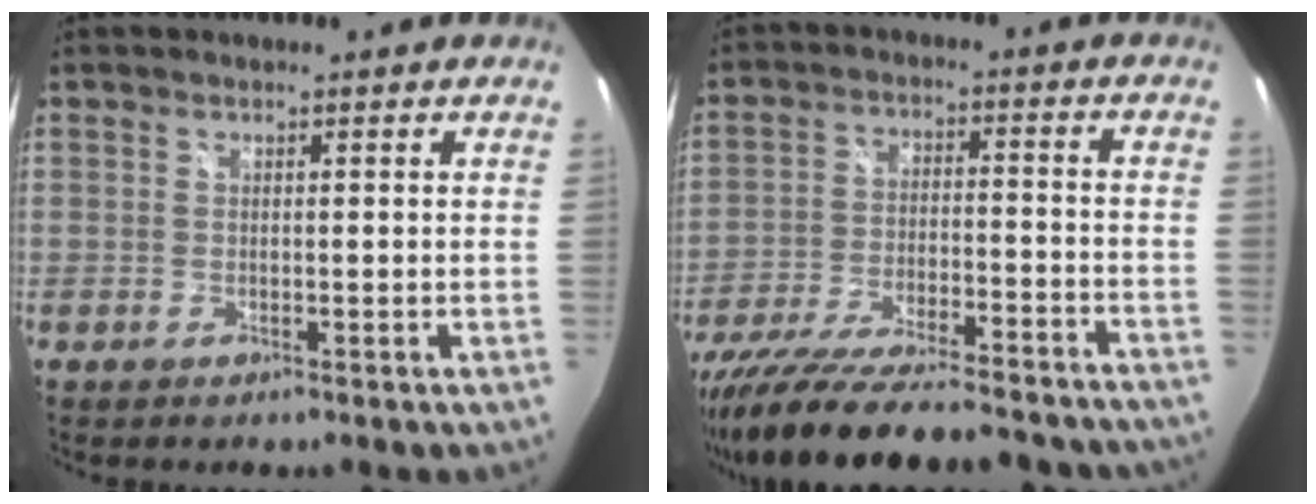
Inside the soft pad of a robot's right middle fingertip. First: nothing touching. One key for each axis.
{"total": 27.1, "fx": -23.4, "fy": 5.8, "fz": 12.3, "tx": -0.227, "ty": -0.055, "tz": -0.336}